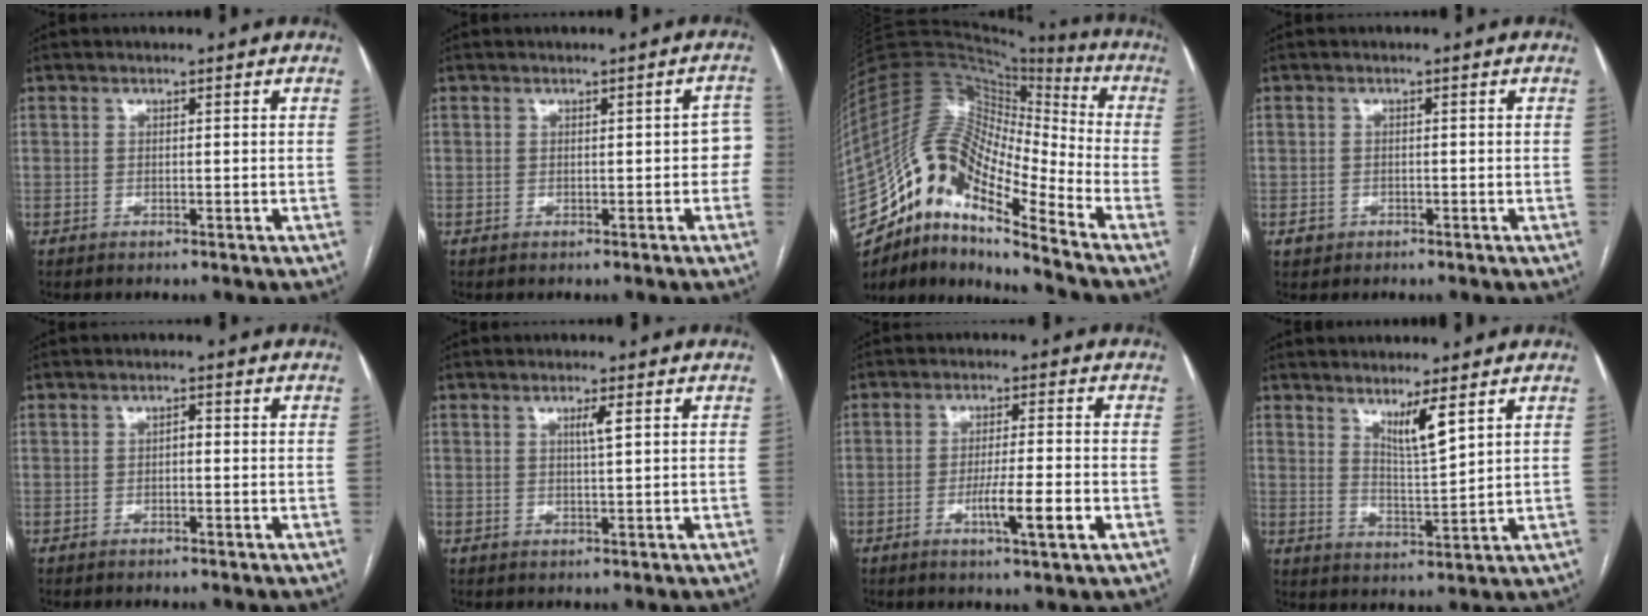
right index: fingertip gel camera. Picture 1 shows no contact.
{"total": 3.0, "force": [-0.2, 1.4, 2.7], "torque": [-0.014, 0.018, -0.001]}
{"total": 20.6, "force": [-14.4, 5.0, 13.8], "torque": [-0.286, 0.029, -0.262]}
{"total": 1.4, "force": [-0.6, 1.3, 0.2], "torque": [-0.005, 0.005, -0.006]}
{"total": 1.5, "force": [-0.3, 0.7, 1.3], "torque": [-0.018, 0.006, -0.008]}
{"total": 2.0, "force": [0.8, -0.1, 1.8], "torque": [-0.034, -0.001, 0.013]}
{"total": 6.9, "force": [-2.4, 0.0, 6.5], "torque": [-0.106, -0.010, -0.039]}
{"total": 5.1, "force": [3.3, 0.0, 3.9], "torque": [-0.069, -0.020, 0.062]}